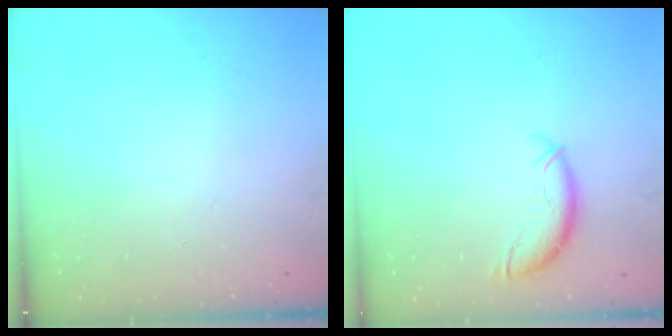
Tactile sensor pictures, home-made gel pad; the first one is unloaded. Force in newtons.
{"total": 8.2, "press": 8.2, "slide": 0.7}